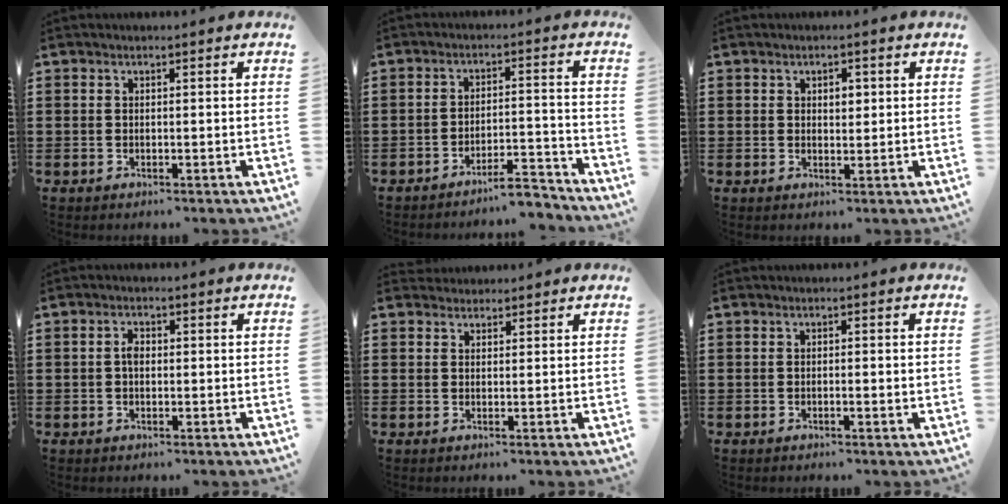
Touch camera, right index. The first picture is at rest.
{"total": 5.2, "force": [-4.8, 0.4, 2.0], "torque": [-0.033, -0.001, -0.092]}
{"total": 2.0, "force": [0.6, 1.2, 1.4], "torque": [-0.023, 0.006, 0.007]}
{"total": 1.9, "force": [0.0, 1.0, 1.6], "torque": [-0.032, 0.004, -0.002]}
{"total": 1.4, "force": [1.2, 0.6, -0.2], "torque": [0.002, 0.002, 0.025]}
{"total": 0.8, "force": [-0.3, 0.1, 0.7], "torque": [-0.013, -0.004, -0.005]}